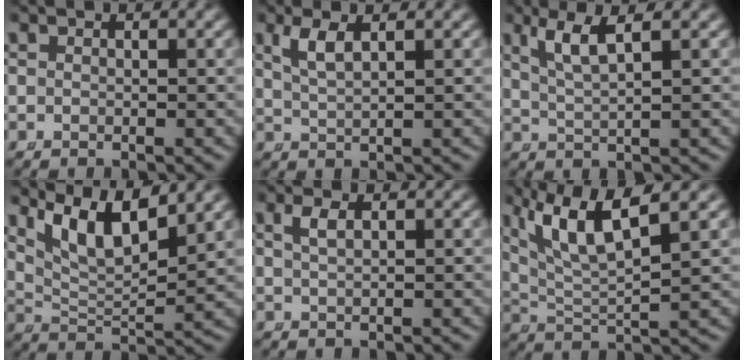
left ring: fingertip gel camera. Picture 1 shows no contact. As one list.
[{"total": 2.2, "force": [1.1, 0.4, 1.9], "torque": [-0.044, -0.004, 0.031]}, {"total": 3.5, "force": [1.7, 0.8, 2.9], "torque": [-0.060, 0.000, 0.038]}, {"total": 7.2, "force": [4.0, 3.2, 5.0], "torque": [-0.086, -0.004, 0.073]}, {"total": 1.2, "force": [0.6, 0.0, 1.1], "torque": [-0.021, -0.002, 0.019]}, {"total": 7.4, "force": [3.5, 3.6, 5.4], "torque": [-0.111, 0.006, 0.060]}]